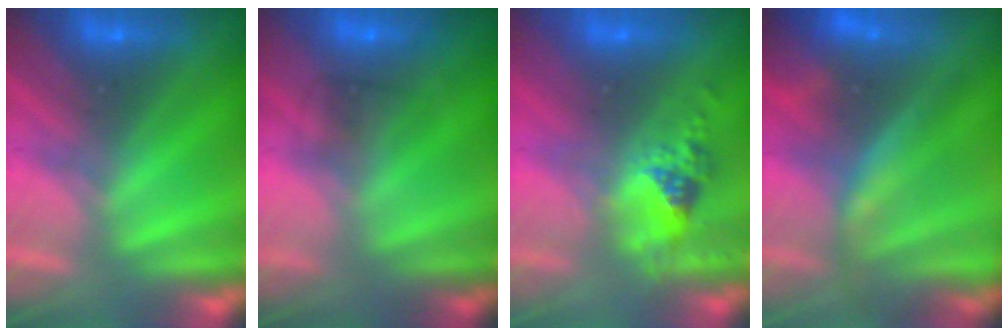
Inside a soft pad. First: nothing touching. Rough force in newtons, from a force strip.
{"total": 1.6}
{"total": 2.4}
{"total": 7.1}